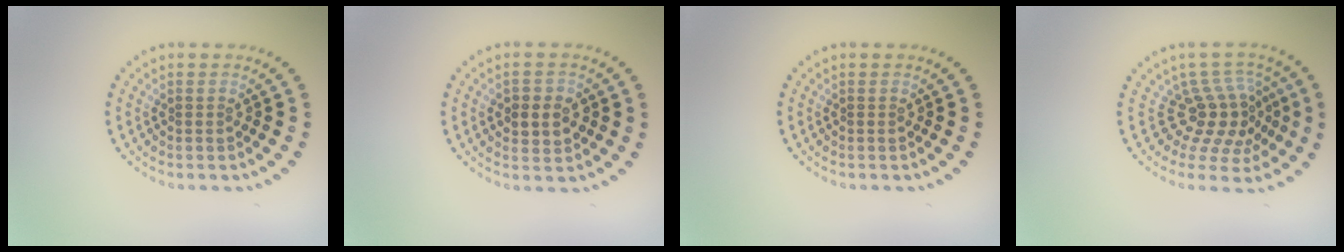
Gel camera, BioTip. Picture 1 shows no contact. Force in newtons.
{"total": 3.0, "press": 2.9, "slide": 0.6}
{"total": 0.0}
{"total": 4.2, "press": 2.9, "slide": 3.1}